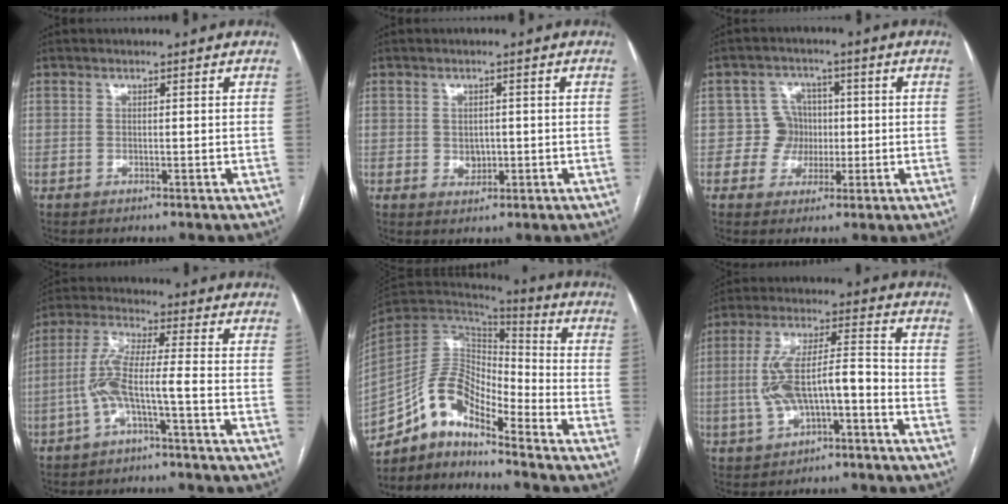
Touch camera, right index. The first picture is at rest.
{"total": 2.4, "force": [-0.2, 1.9, 1.4], "torque": [-0.020, 0.000, 0.003]}
{"total": 5.1, "force": [-0.2, 5.1, 0.4], "torque": [0.004, 0.020, -0.001]}
{"total": 7.6, "force": [-2.8, 0.3, 7.1], "torque": [-0.153, 0.021, -0.056]}
{"total": 11.7, "force": [-8.7, 3.6, 6.9], "torque": [-0.132, 0.040, -0.162]}
{"total": 11.1, "force": [-2.6, 3.7, 10.2], "torque": [-0.196, 0.030, -0.039]}